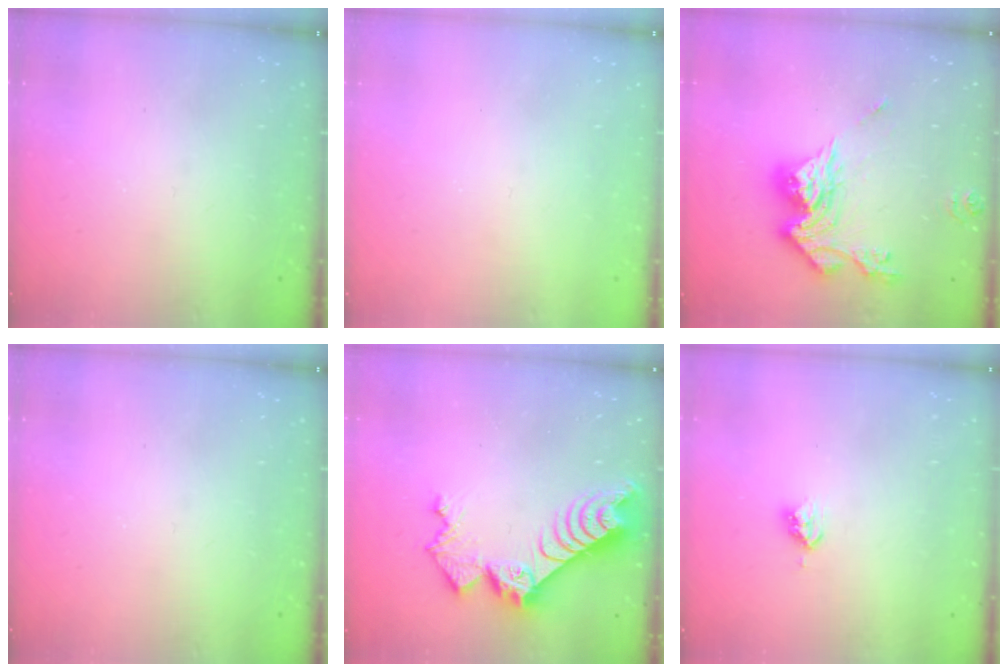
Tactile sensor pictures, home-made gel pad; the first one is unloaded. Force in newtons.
{"total": 0.5, "press": 0.5, "slide": 0.1}
{"total": 16.4, "press": 16.3, "slide": 1.9}
{"total": 0.0}
{"total": 10.7, "press": 10.6, "slide": 1.1}
{"total": 4.0, "press": 3.9, "slide": 0.4}